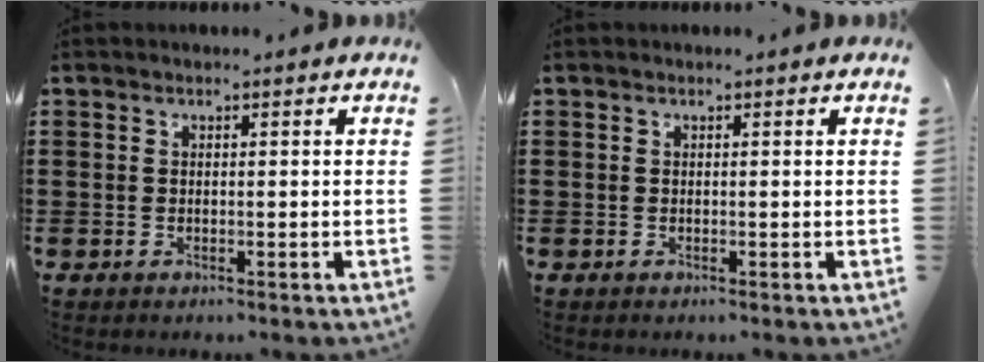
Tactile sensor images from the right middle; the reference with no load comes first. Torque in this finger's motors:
{"motor_torque": [-1.26, -0.87, 0.04, -0.01]}